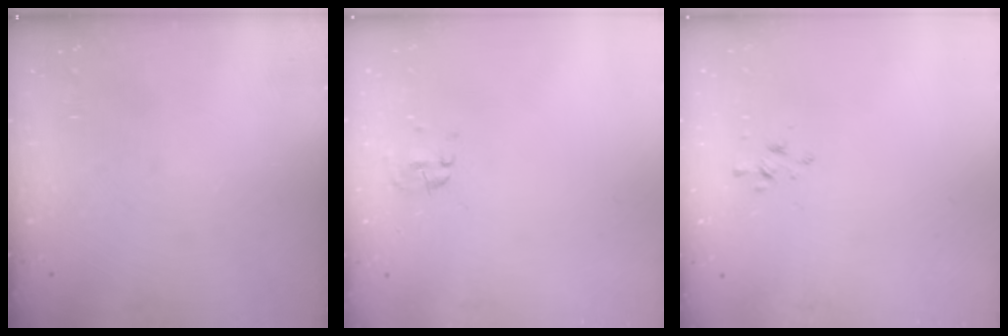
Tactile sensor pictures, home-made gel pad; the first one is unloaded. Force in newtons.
{"total": 1.1, "press": 1.0, "slide": 0.5}
{"total": 1.8, "press": 1.7, "slide": 0.4}